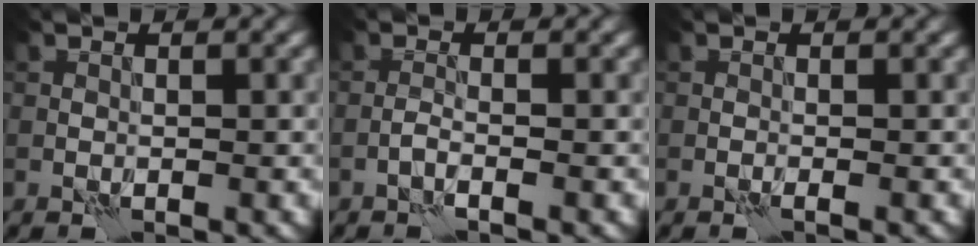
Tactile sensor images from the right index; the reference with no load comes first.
{"total": 1.3, "force": [-0.8, 0.2, 1.0], "torque": [-0.019, 0.004, -0.020]}
{"total": 0.7, "force": [-0.4, 0.1, 0.6], "torque": [-0.009, 0.000, -0.010]}